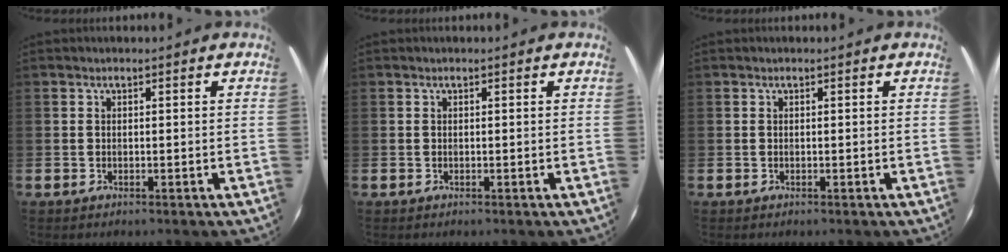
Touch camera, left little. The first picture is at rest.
{"total": 0.0}
{"total": 0.0}